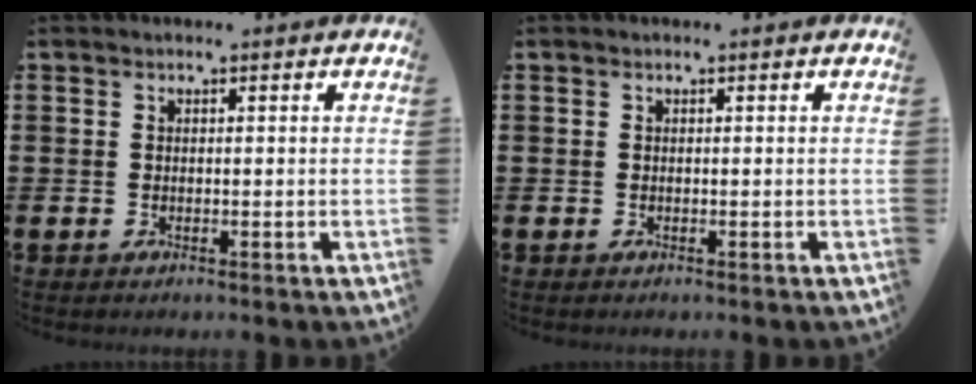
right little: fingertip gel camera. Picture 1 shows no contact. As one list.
[{"total": 0.0}]